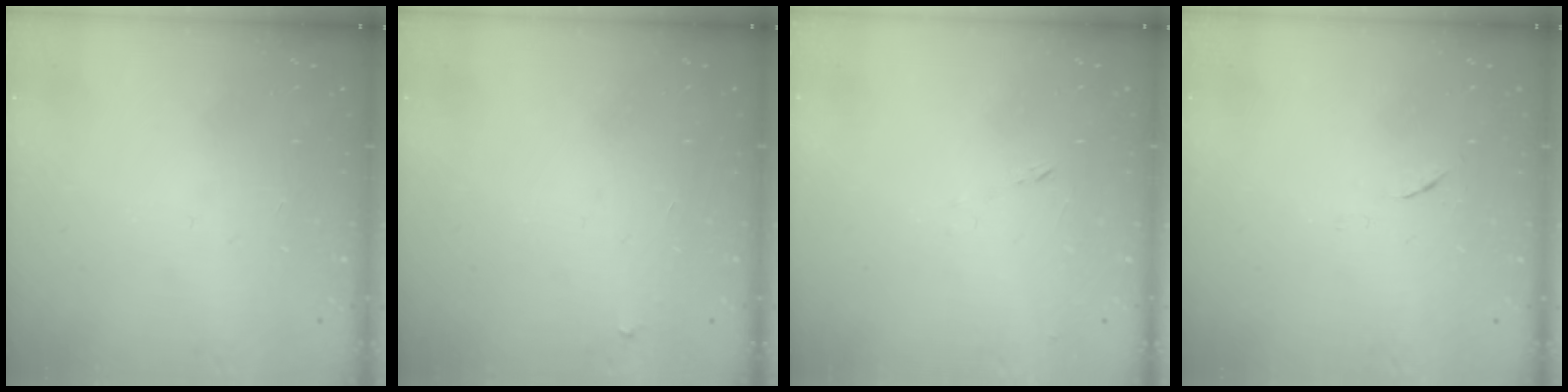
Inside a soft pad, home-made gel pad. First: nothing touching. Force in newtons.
{"total": 2.1, "press": 2.1, "slide": 0.1}
{"total": 7.2, "press": 7.1, "slide": 0.6}
{"total": 3.5, "press": 3.4, "slide": 0.6}